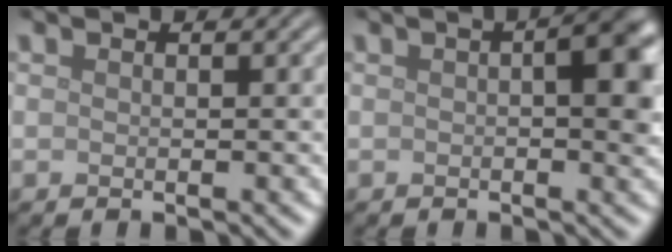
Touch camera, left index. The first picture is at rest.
{"total": 3.9, "force": [0.5, 1.1, 3.7], "torque": [-0.047, 0.009, 0.003]}